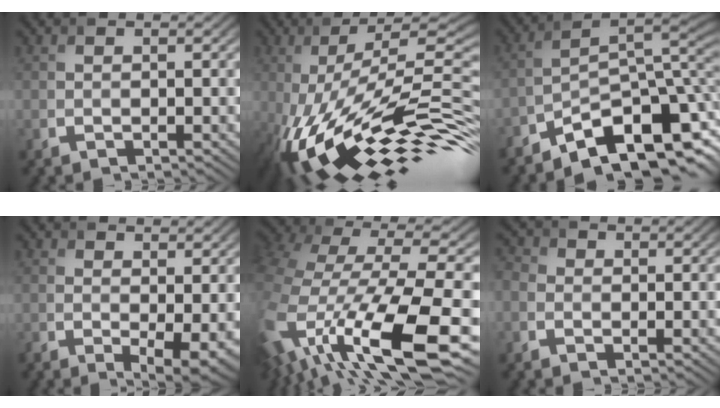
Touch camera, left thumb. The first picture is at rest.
{"total": 18.1, "force": [-5.4, 5.0, 16.5], "torque": [-0.276, 0.011, -0.118]}
{"total": 11.1, "force": [-7.1, 3.2, 7.9], "torque": [-0.113, -0.007, -0.128]}
{"total": 4.8, "force": [-0.5, 1.4, 4.6], "torque": [-0.072, -0.011, -0.001]}
{"total": 15.0, "force": [-4.0, 7.2, 12.6], "torque": [-0.304, -0.039, -0.042]}
{"total": 2.6, "force": [-0.6, 2.1, 1.4], "torque": [-0.037, 0.005, -0.022]}